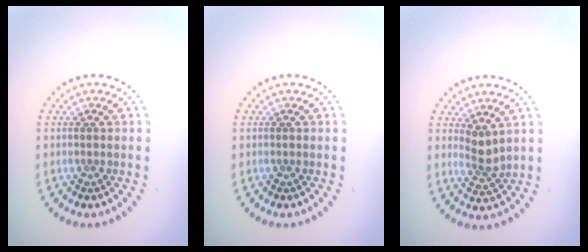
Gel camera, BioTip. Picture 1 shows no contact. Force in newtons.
{"total": 0.0}
{"total": 2.0, "press": 1.6, "slide": 1.3}